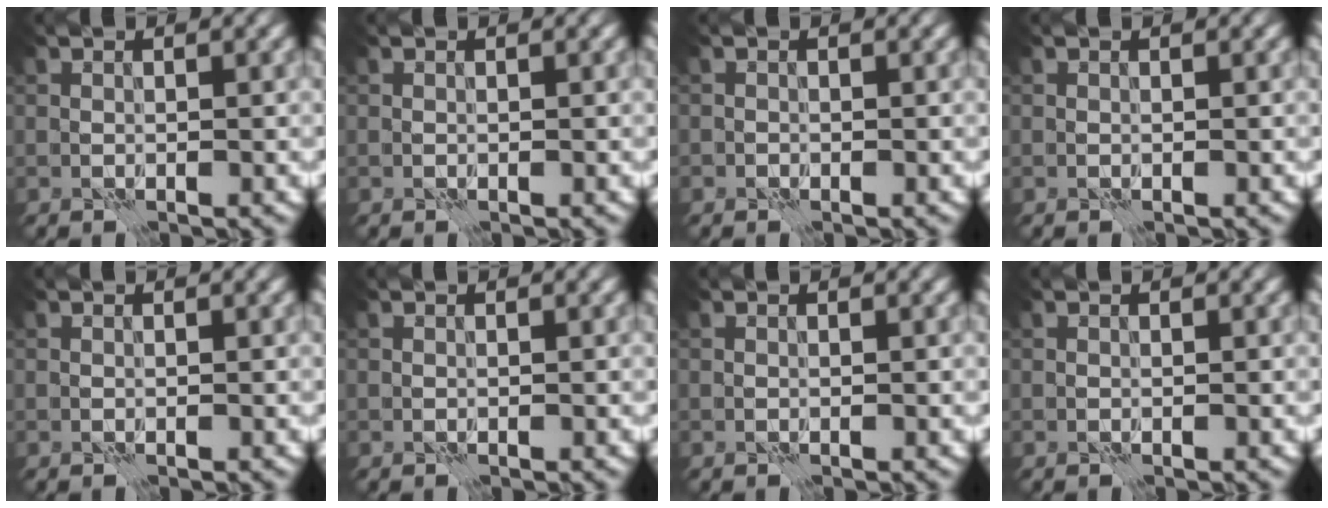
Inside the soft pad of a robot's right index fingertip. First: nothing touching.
{"total": 0.0}
{"total": 0.6, "force": [-0.6, 0.1, -0.2], "torque": [0.007, -0.003, -0.015]}
{"total": 0.0}
{"total": 0.0}
{"total": 0.0}
{"total": 0.0}
{"total": 0.0}